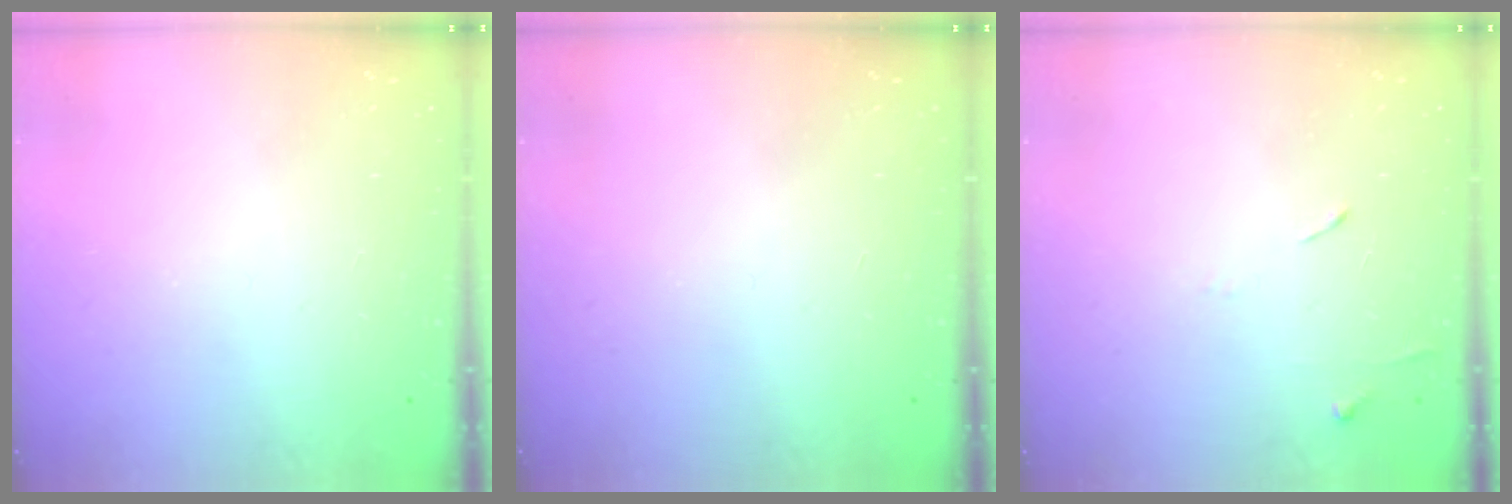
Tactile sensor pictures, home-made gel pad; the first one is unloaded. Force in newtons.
{"total": 0.0}
{"total": 5.4, "press": 5.4, "slide": 0.7}